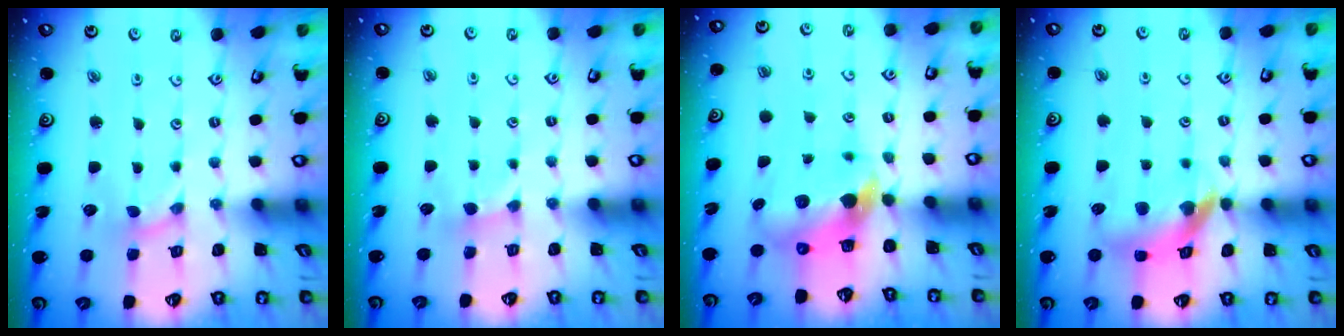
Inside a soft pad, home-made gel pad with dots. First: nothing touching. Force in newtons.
{"total": 2.9, "press": 2.9, "slide": 0.4}
{"total": 8.2, "press": 8.1, "slide": 1.2}
{"total": 13.2, "press": 13.1, "slide": 1.8}